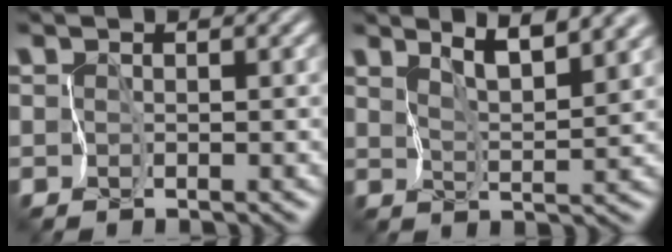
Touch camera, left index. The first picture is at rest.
{"total": 4.9, "force": [4.0, 0.6, 2.9], "torque": [-0.040, 0.010, 0.062]}